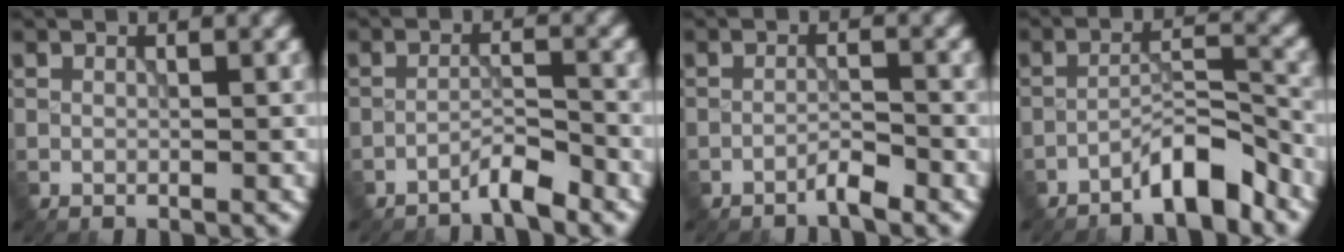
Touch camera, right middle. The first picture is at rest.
{"total": 2.4, "force": [-2.1, 0.1, 1.1], "torque": [-0.013, 0.010, -0.043]}
{"total": 1.5, "force": [-1.3, 0.0, 0.8], "torque": [-0.010, 0.005, -0.027]}
{"total": 4.4, "force": [-3.4, 0.8, 2.6], "torque": [-0.041, 0.014, -0.066]}